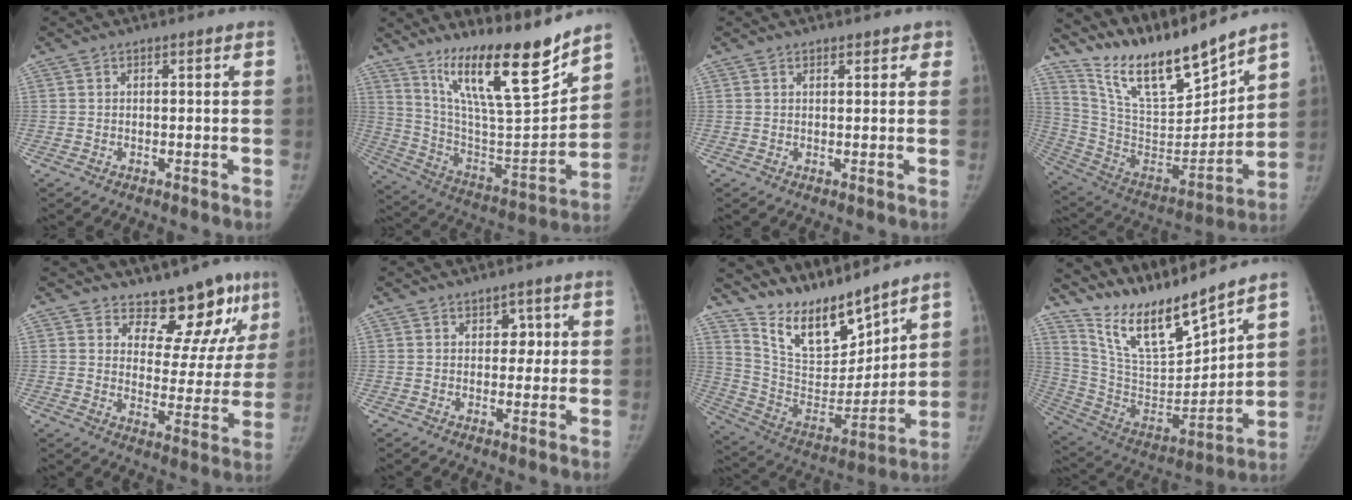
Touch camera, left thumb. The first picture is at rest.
{"total": 22.0, "force": [16.1, 3.8, 14.5], "torque": [-0.204, -0.102, 0.284]}
{"total": 2.0, "force": [1.5, 1.1, 0.8], "torque": [0.011, -0.005, 0.014]}
{"total": 21.1, "force": [18.1, 4.4, 10.0], "torque": [-0.129, -0.110, 0.333]}
{"total": 13.6, "force": [10.5, 6.5, 5.7], "torque": [-0.016, -0.081, 0.136]}
{"total": 3.4, "force": [1.1, 2.5, 1.9], "torque": [0.004, -0.002, 0.012]}
{"total": 16.3, "force": [14.2, 4.6, 6.6], "torque": [-0.077, -0.097, 0.274]}
{"total": 17.1, "force": [15.0, 2.4, 8.0], "torque": [-0.117, -0.097, 0.295]}